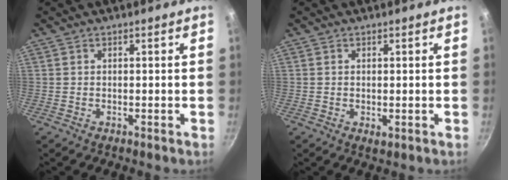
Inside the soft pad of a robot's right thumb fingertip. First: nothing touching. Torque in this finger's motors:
{"motor_torque": [-0.38, 0.06, -0.27, 0.13, 0.01]}